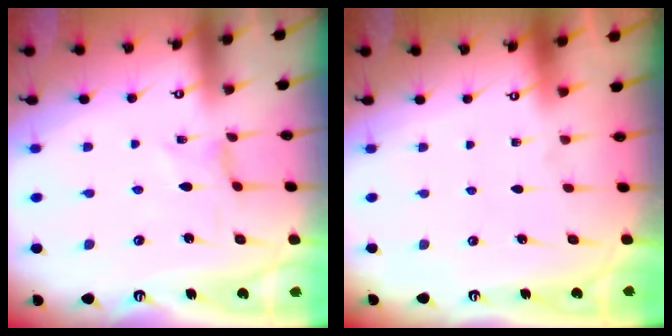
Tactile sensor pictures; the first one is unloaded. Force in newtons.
{"total": 0.0}